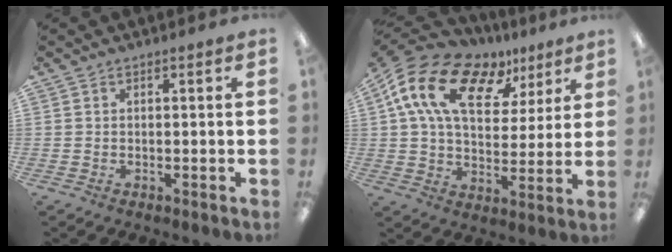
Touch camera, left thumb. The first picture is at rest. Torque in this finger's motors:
{"motor_torque": [0.36, 1.16, 1.28, -1.49, 0.56]}